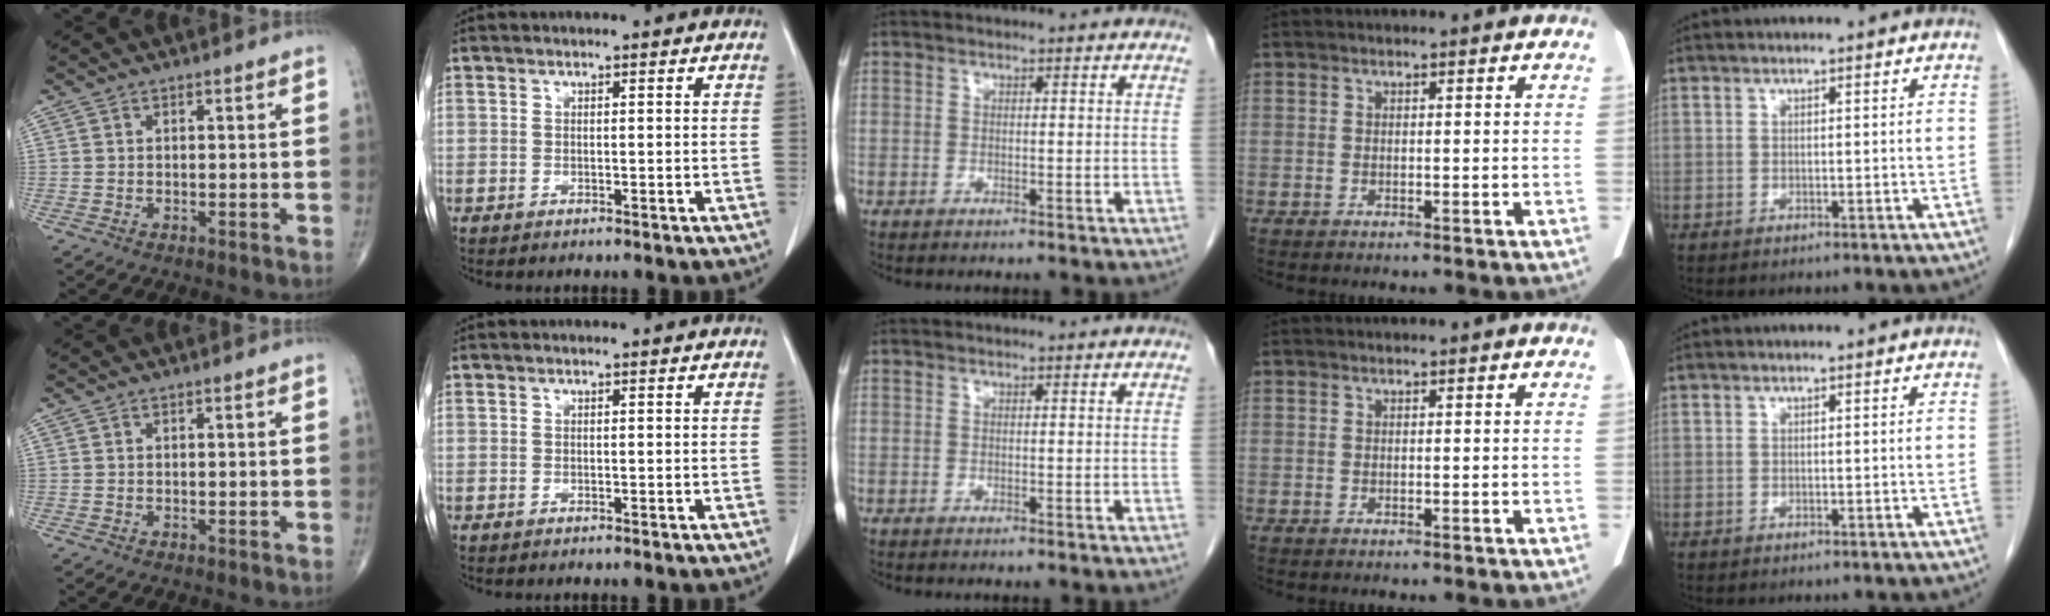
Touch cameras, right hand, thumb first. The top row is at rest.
{}